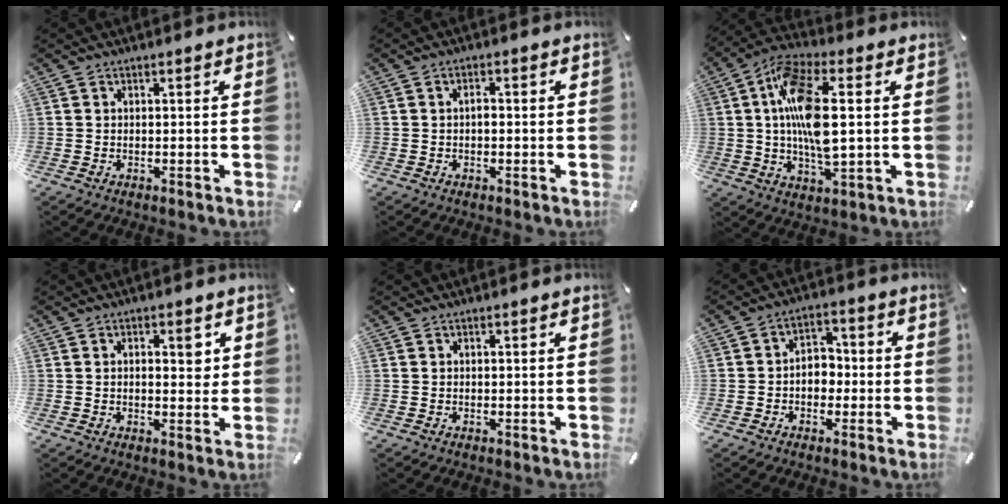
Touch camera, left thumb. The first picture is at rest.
{"total": 1.6, "force": [-0.2, 0.8, 1.4], "torque": [-0.027, 0.004, -0.006]}
{"total": 15.4, "force": [1.7, 6.1, 14.0], "torque": [-0.290, 0.000, 0.025]}
{"total": 3.9, "force": [0.9, 2.0, 3.2], "torque": [-0.026, -0.008, 0.004]}
{"total": 0.0}
{"total": 5.4, "force": [-1.5, 4.4, 2.7], "torque": [-0.044, 0.016, -0.030]}